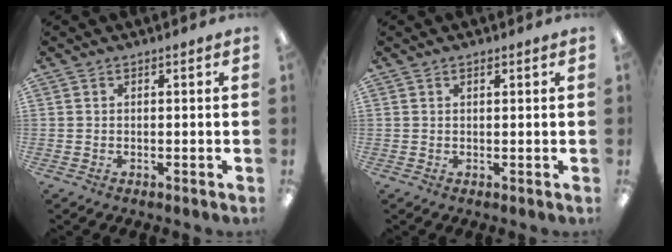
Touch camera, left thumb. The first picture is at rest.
{"total": 1.0, "force": [0.7, 0.4, 0.7], "torque": [-0.007, -0.001, 0.010]}